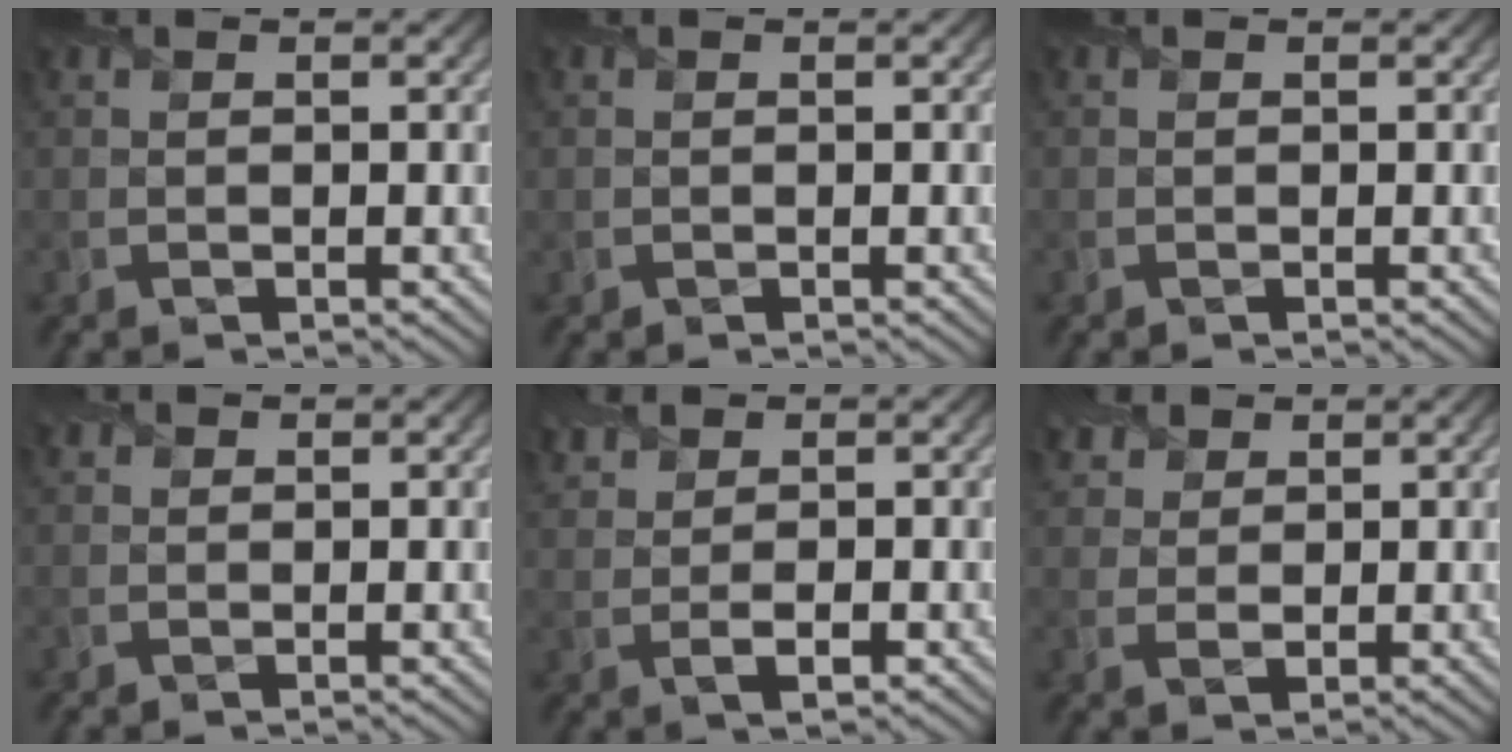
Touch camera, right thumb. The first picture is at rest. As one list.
[{"total": 0.0}, {"total": 0.0}, {"total": 0.9, "force": [0.7, 0.6, 0.1], "torque": [-0.003, 0.002, 0.017]}, {"total": 3.9, "force": [1.4, 2.4, 2.7], "torque": [-0.057, 0.001, 0.024]}, {"total": 4.3, "force": [2.6, 3.0, 1.6], "torque": [-0.048, 0.002, 0.055]}]